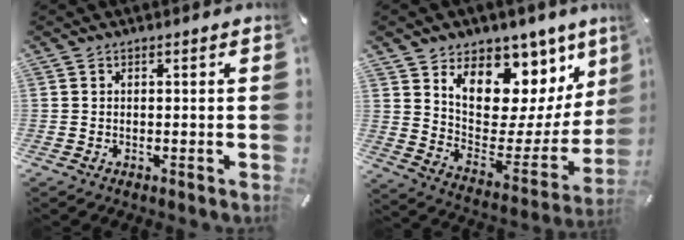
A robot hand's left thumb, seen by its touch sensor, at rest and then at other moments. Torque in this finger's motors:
{"motor_torque": [2.65, 2.36, 1.73, -1.04, 0.15]}